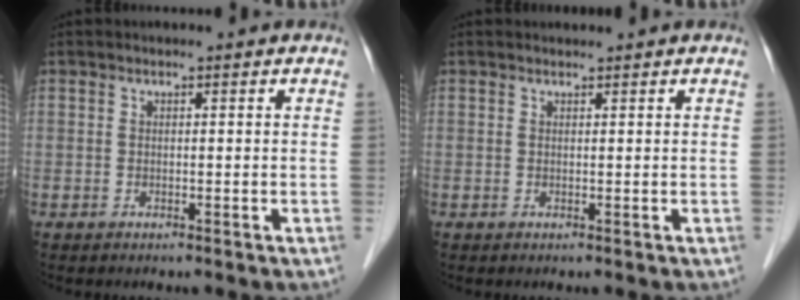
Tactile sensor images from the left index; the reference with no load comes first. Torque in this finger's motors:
{"motor_torque": [-0.15, -0.03, -0.03, -0.01]}